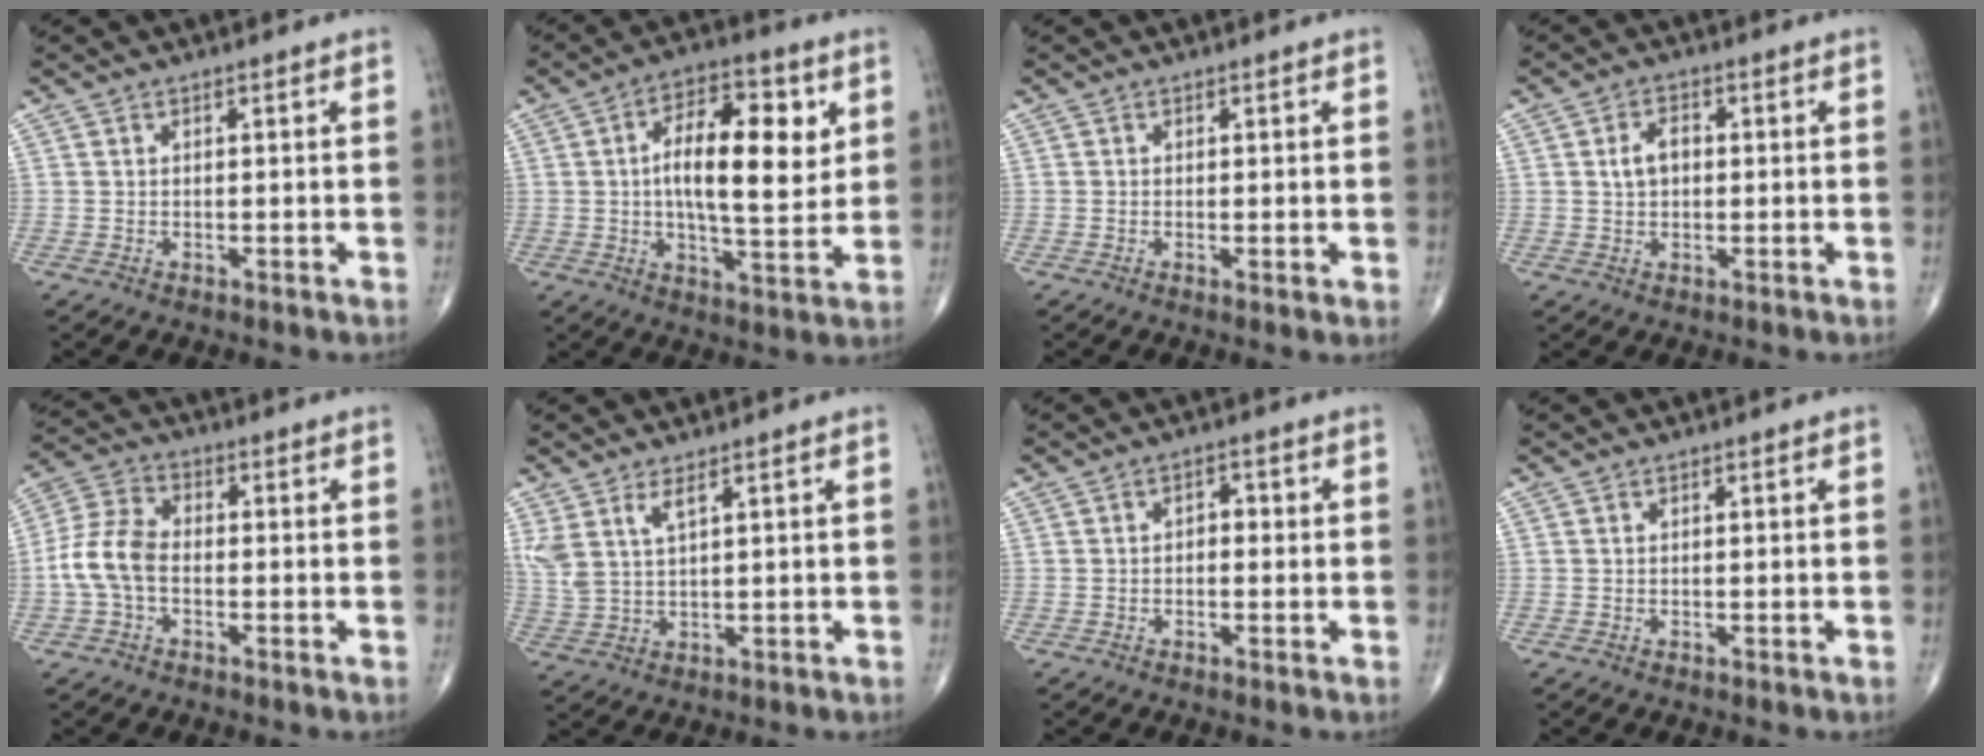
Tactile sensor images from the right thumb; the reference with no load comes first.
{"total": 16.1, "force": [3.2, 6.8, 14.2], "torque": [-0.201, -0.005, 0.046]}
{"total": 1.0, "force": [0.0, 0.2, 1.0], "torque": [-0.020, -0.004, -0.004]}
{"total": 4.2, "force": [0.4, 2.9, 3.1], "torque": [-0.054, 0.012, 0.004]}
{"total": 8.6, "force": [-1.6, 5.4, 6.5], "torque": [-0.139, 0.026, -0.042]}
{"total": 5.3, "force": [2.9, 1.7, 4.1], "torque": [-0.100, -0.013, 0.069]}
{"total": 2.2, "force": [0.0, 1.4, 1.7], "torque": [-0.015, 0.009, -0.006]}
{"total": 0.0}